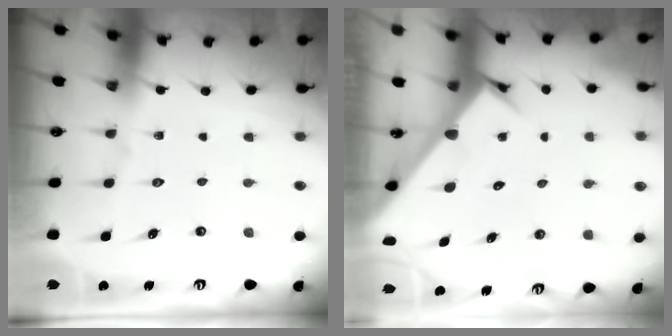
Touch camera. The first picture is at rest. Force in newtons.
{"total": 3.6, "press": 3.6, "slide": 0.2}